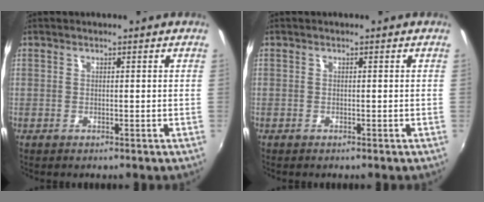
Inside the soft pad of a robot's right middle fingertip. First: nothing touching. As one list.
[{"total": 0.0}]